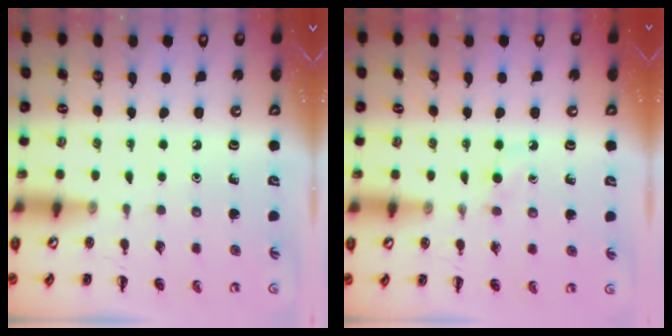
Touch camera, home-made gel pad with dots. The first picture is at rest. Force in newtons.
{"total": 2.7, "press": 2.5, "slide": 1.0}